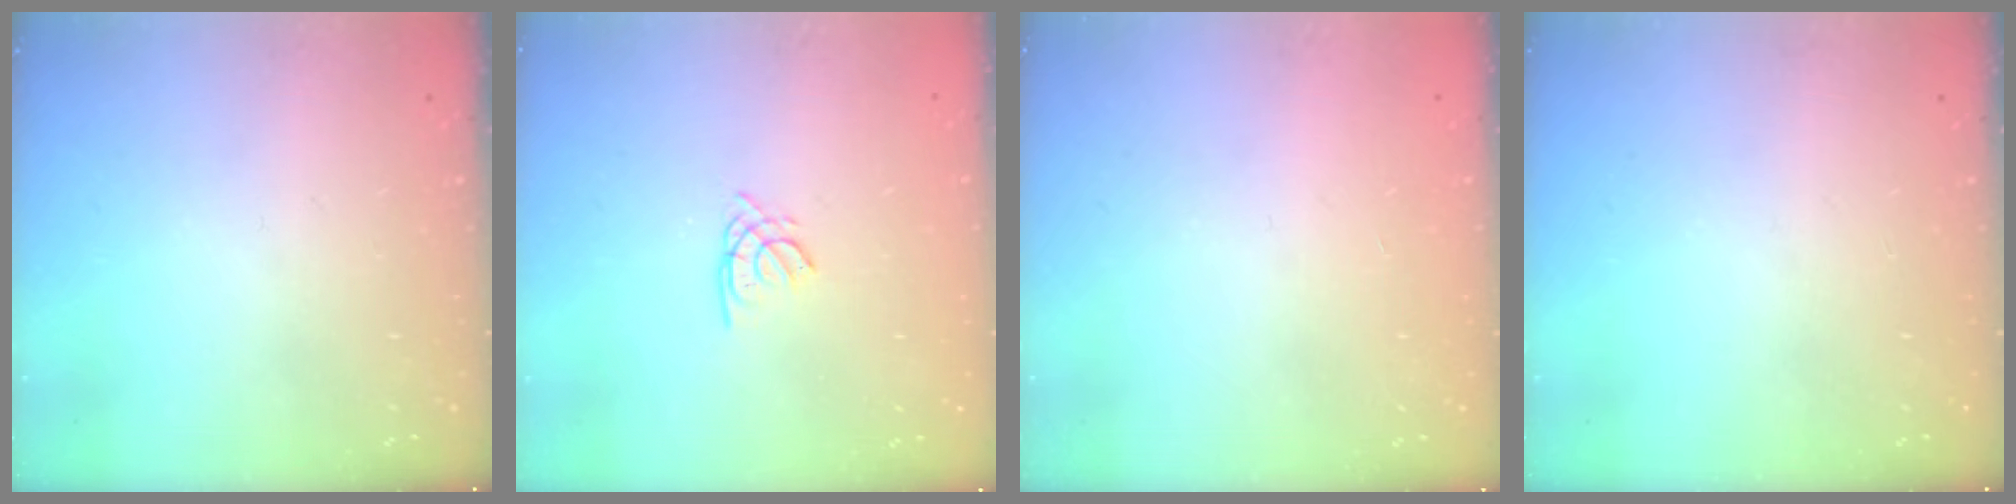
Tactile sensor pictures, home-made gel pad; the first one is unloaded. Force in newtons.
{"total": 1.6, "press": 1.5, "slide": 0.4}
{"total": 1.0, "press": 0.9, "slide": 0.2}
{"total": 0.0}